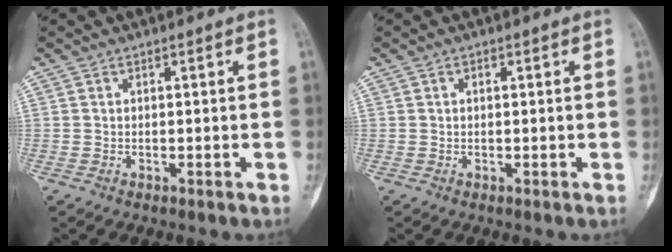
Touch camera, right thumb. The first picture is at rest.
{"total": 0.8, "force": [0.3, 0.5, 0.5], "torque": [-0.008, 0.002, 0.004]}